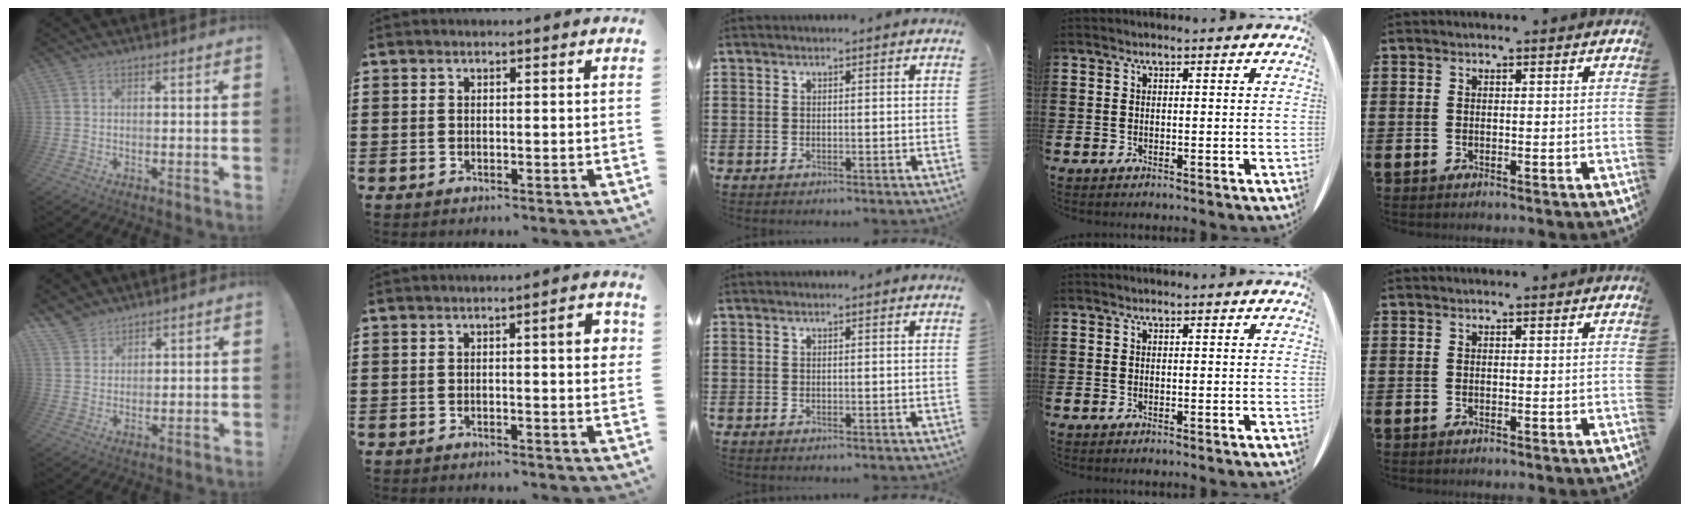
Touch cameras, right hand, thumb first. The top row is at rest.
{"thumb": {"total": 4.9, "force": [4.3, 2.5, 0.6], "torque": [-0.011, -0.029, 0.083]}, "index": {"total": 4.1, "force": [0.4, 0.7, 4.1], "torque": [-0.055, 0.000, 0.002]}}